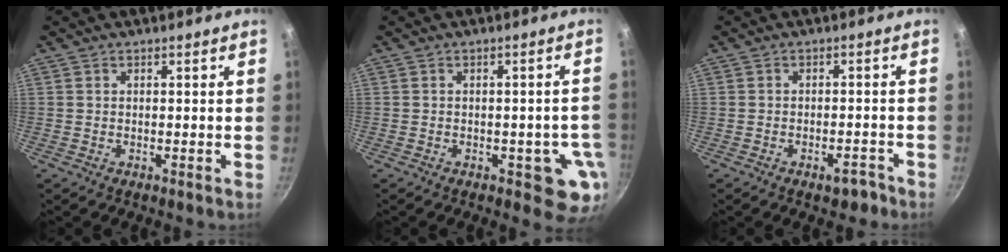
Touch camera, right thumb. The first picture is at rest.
{"total": 6.9, "force": [-2.2, 3.8, 5.4], "torque": [-0.016, 0.012, -0.027]}
{"total": 3.5, "force": [-2.3, 1.8, 1.9], "torque": [-0.011, 0.027, -0.021]}